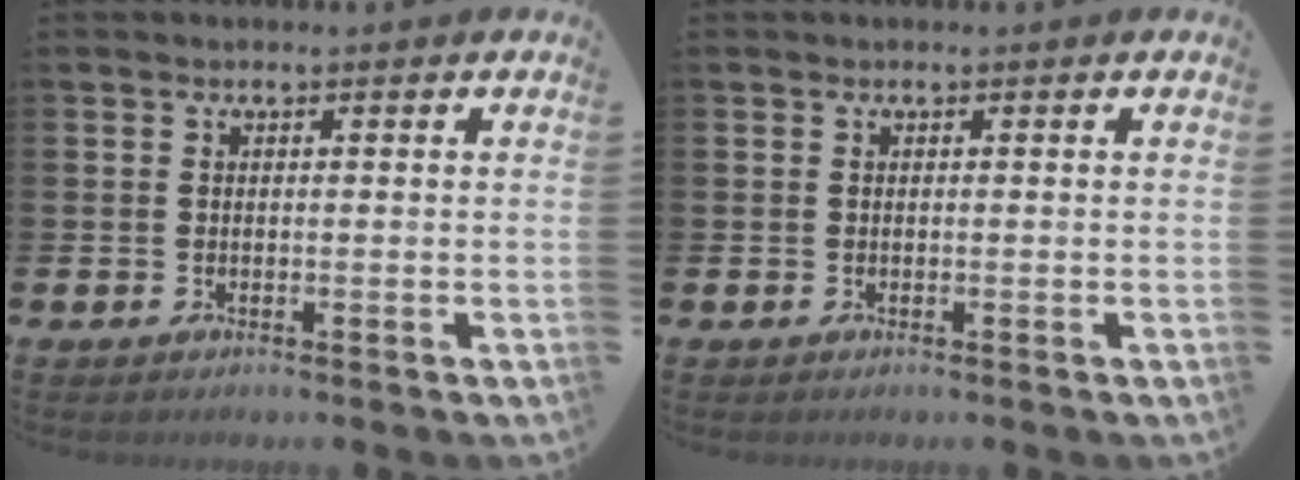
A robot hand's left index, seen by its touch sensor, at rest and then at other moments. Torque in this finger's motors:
{"motor_torque": [0.00, 0.00, 0.00, 0.00]}